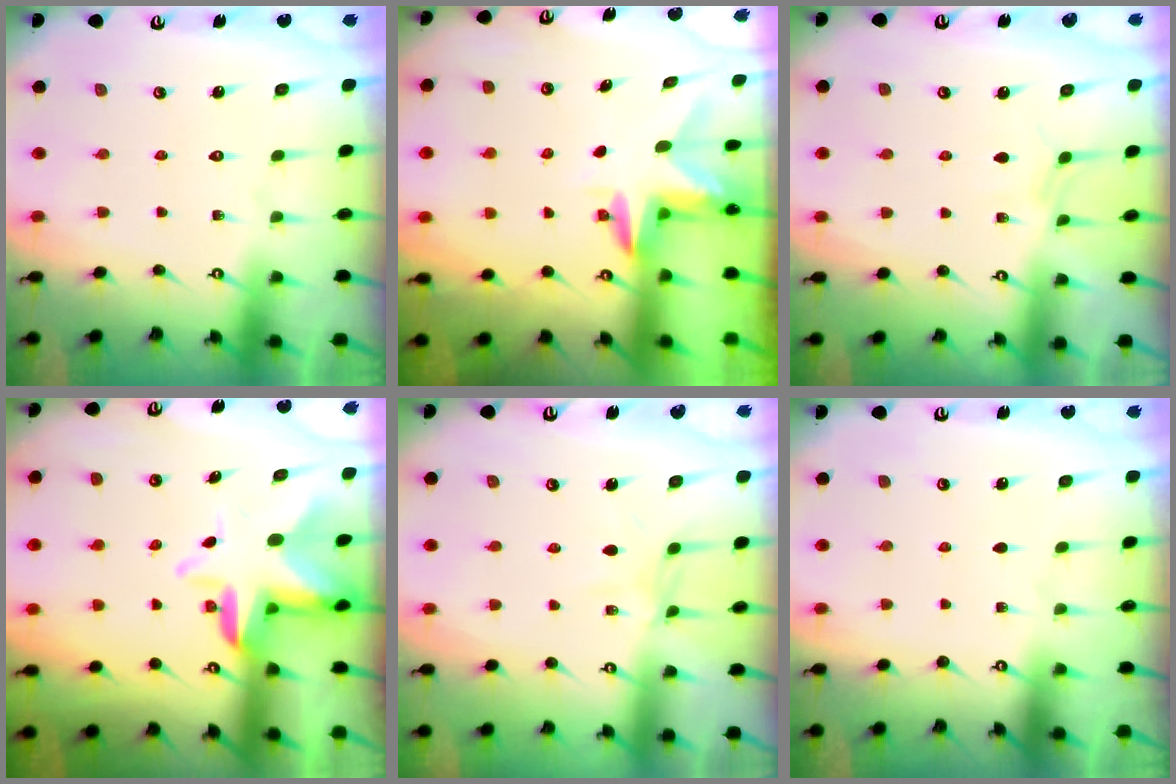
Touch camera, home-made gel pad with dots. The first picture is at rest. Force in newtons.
{"total": 3.1, "press": 3.0, "slide": 0.3}
{"total": 3.9, "press": 3.9, "slide": 0.6}
{"total": 6.7, "press": 6.5, "slide": 1.5}
{"total": 5.4, "press": 5.3, "slide": 0.5}
{"total": 0.0}